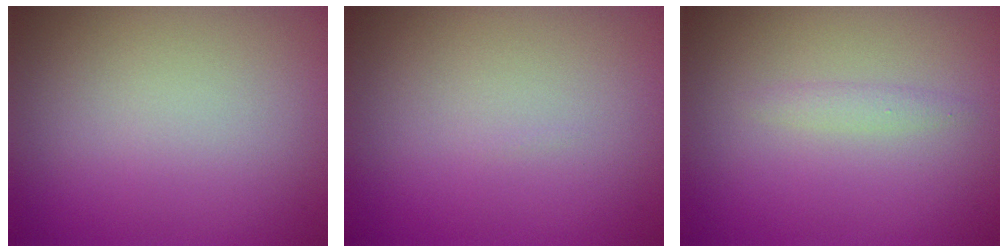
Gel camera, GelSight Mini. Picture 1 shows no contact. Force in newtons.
{"total": 0.0}
{"total": 1.0, "press": 1.0, "slide": 0.0}